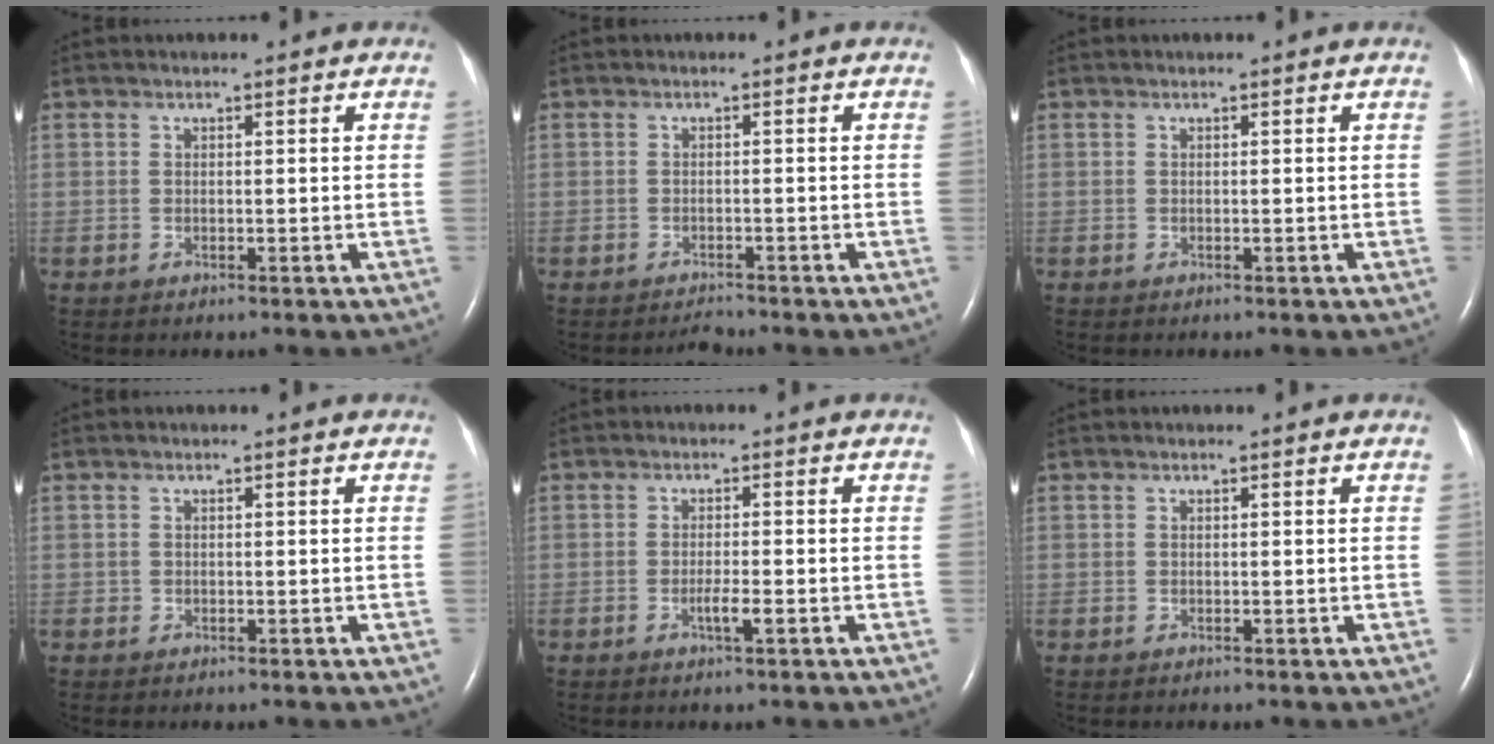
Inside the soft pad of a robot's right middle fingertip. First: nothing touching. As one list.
[{"total": 1.3, "force": [-1.3, 0.1, 0.0], "torque": [-0.006, -0.007, -0.018]}, {"total": 0.0}, {"total": 0.0}, {"total": 2.1, "force": [-0.9, 0.0, 1.9], "torque": [-0.037, -0.002, -0.016]}, {"total": 0.0}]